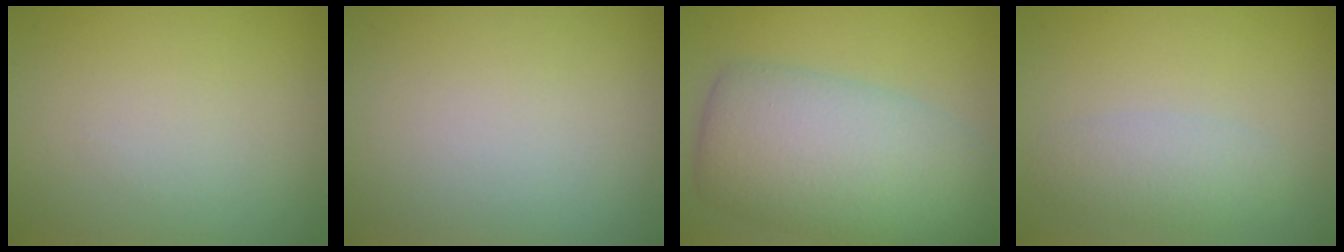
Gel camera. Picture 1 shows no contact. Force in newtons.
{"total": 0.0}
{"total": 9.7, "press": 9.7, "slide": 0.4}
{"total": 2.4, "press": 2.4, "slide": 0.0}